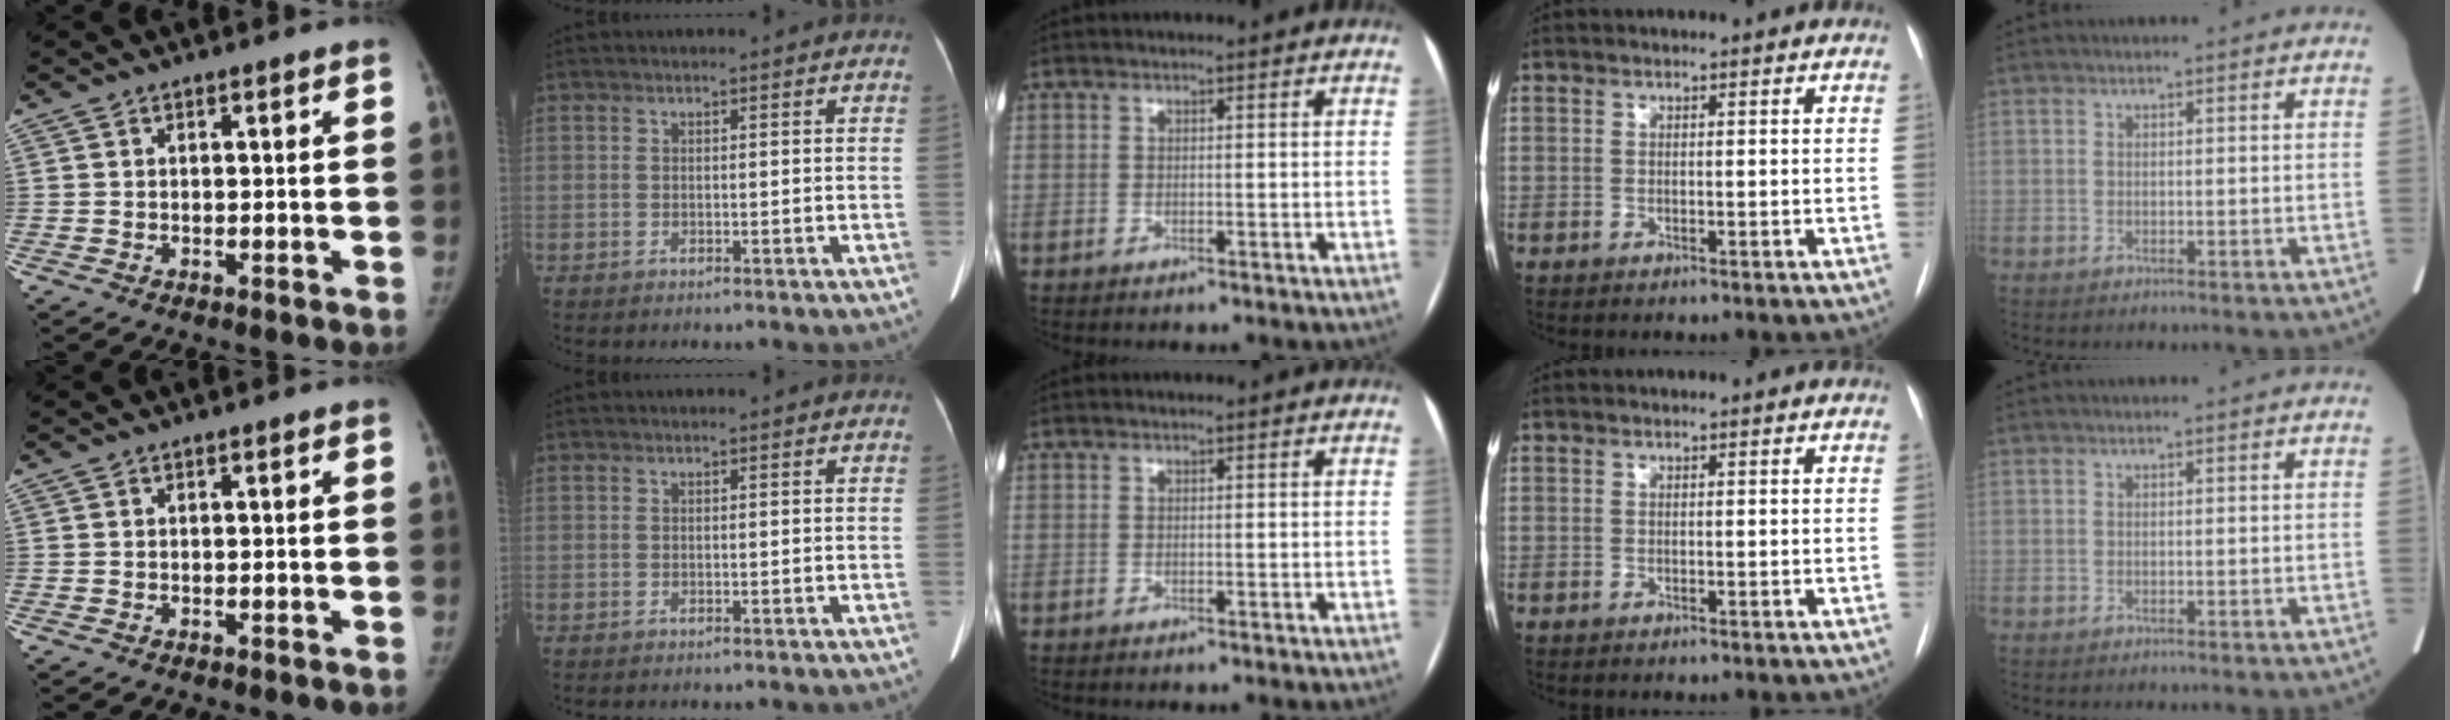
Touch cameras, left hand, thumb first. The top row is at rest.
{}